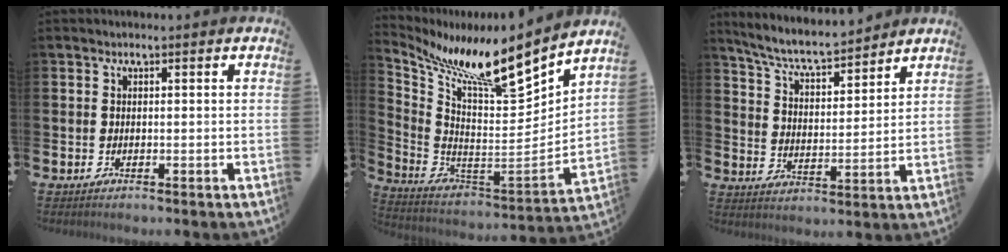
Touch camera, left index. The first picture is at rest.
{"total": 11.9, "force": [10.1, 0.7, 6.3], "torque": [-0.141, -0.077, 0.160]}
{"total": 7.1, "force": [6.6, 0.8, 2.5], "torque": [-0.077, -0.040, 0.114]}